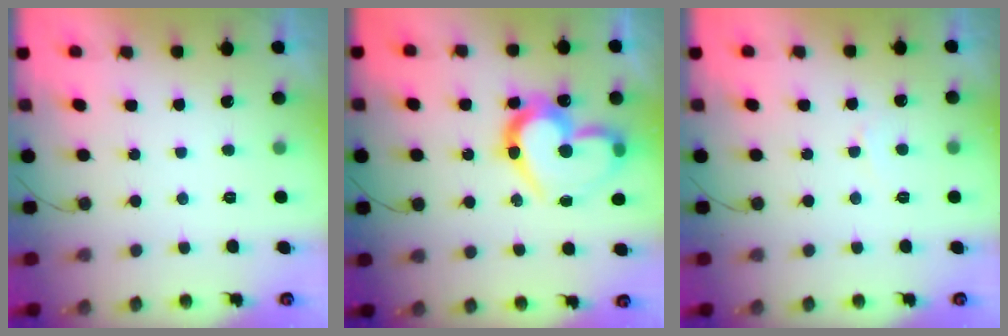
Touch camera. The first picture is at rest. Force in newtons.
{"total": 19.4, "press": 19.3, "slide": 1.9}
{"total": 3.0, "press": 3.0, "slide": 0.3}